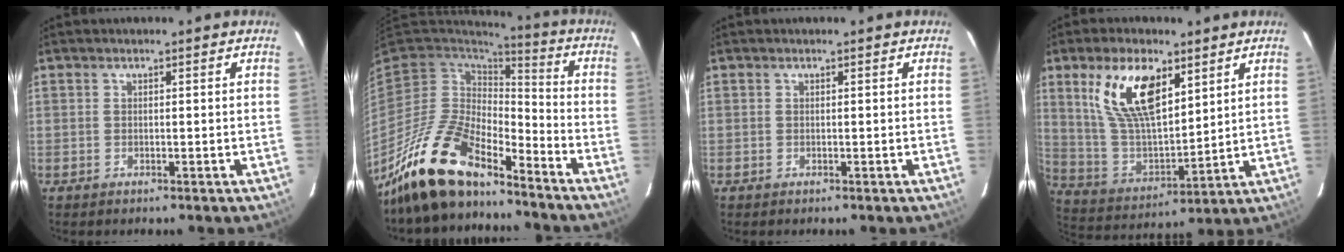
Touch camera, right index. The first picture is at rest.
{"total": 17.5, "force": [-14.2, 5.6, 8.6], "torque": [-0.181, -0.023, -0.266]}
{"total": 0.0}
{"total": 15.8, "force": [7.9, 7.2, 11.5], "torque": [-0.221, 0.008, 0.167]}